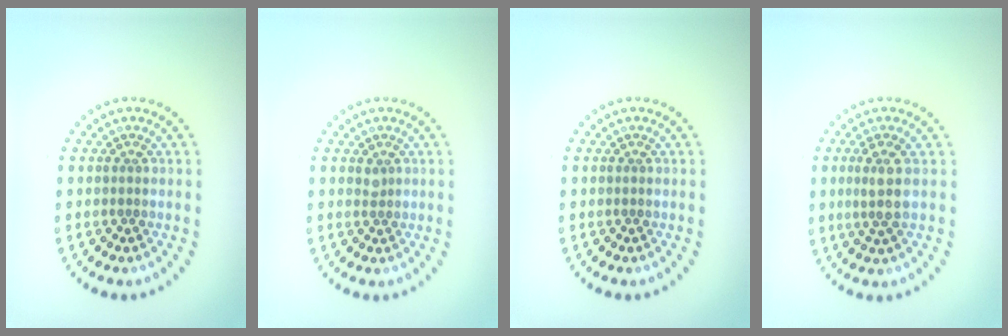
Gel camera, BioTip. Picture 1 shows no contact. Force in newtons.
{"total": 0.8, "press": 0.6, "slide": 0.5}
{"total": 0.0}
{"total": 2.2, "press": 1.9, "slide": 1.2}